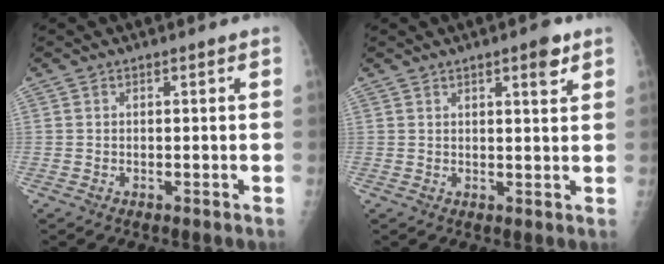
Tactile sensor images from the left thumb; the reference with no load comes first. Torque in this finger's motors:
{"motor_torque": [0.08, 0.15, -0.03, -0.17, 0.06]}